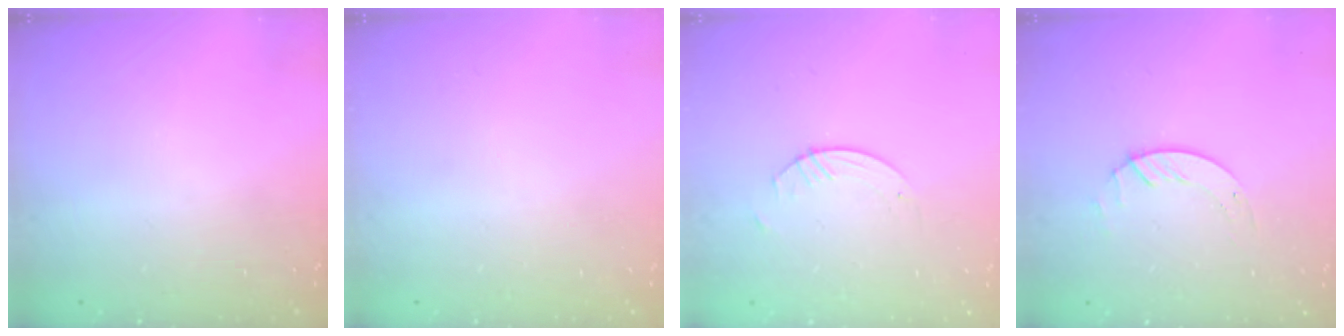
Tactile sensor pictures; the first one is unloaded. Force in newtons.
{"total": 0.0}
{"total": 0.8, "press": 0.8, "slide": 0.2}
{"total": 2.0, "press": 2.0, "slide": 0.2}